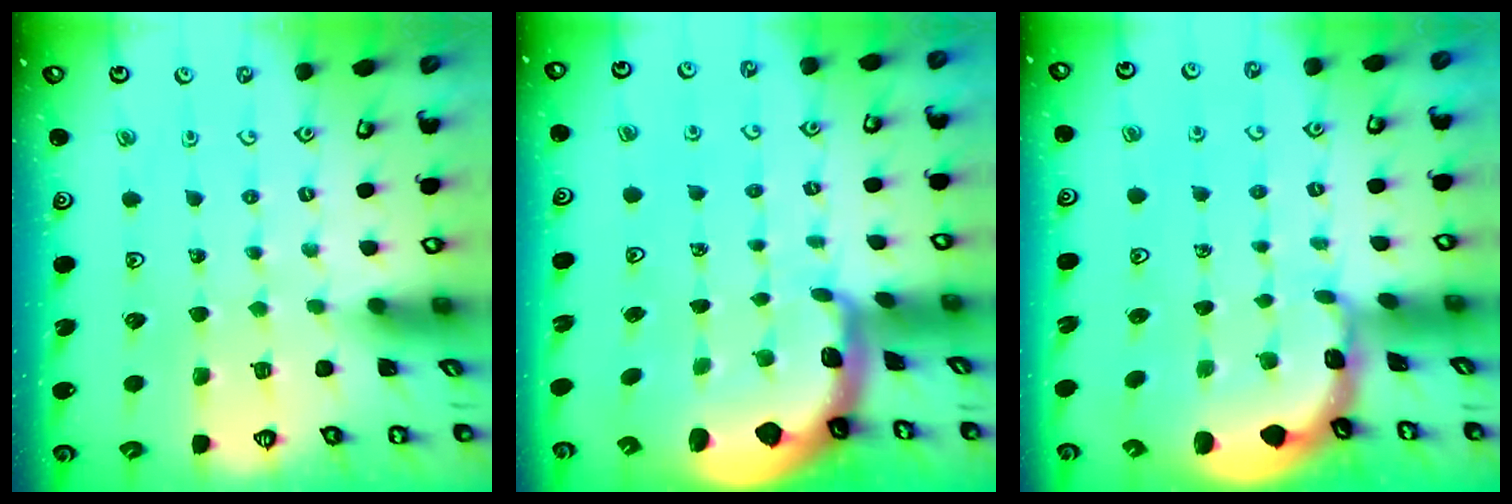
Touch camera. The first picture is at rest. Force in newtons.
{"total": 1.9, "press": 1.9, "slide": 0.4}
{"total": 1.0, "press": 1.0, "slide": 0.2}